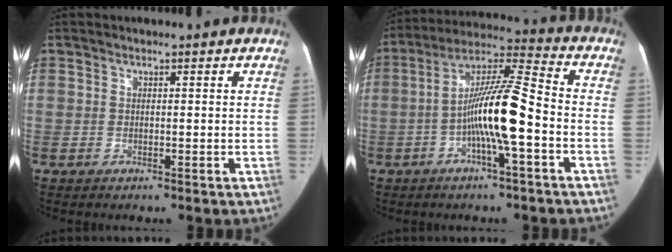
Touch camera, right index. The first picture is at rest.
{"total": 12.4, "force": [-3.2, 0.8, 12.0], "torque": [-0.224, 0.020, -0.060]}